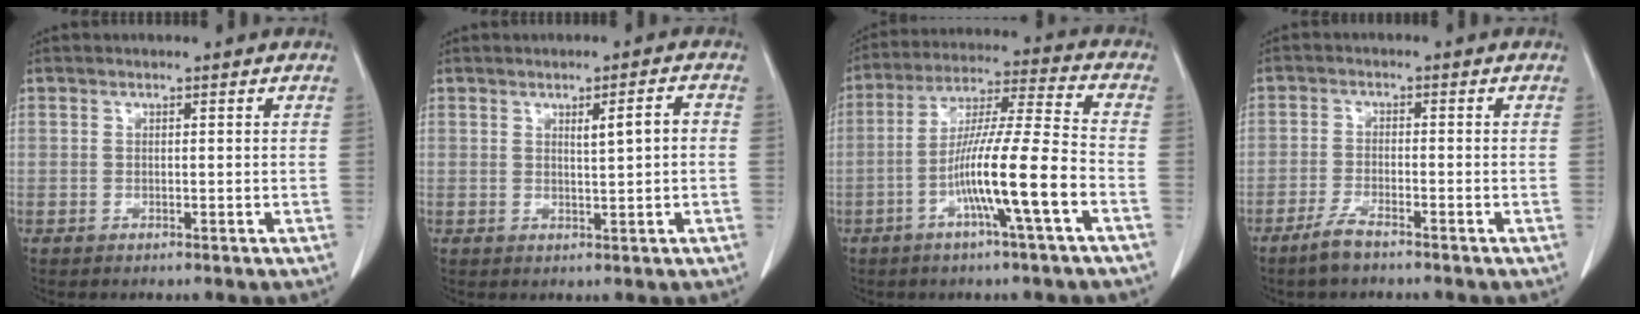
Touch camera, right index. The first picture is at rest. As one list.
[{"total": 3.2, "force": [0.4, 0.3, 3.1], "torque": [-0.051, 0.004, 0.010]}, {"total": 13.0, "force": [-4.7, -0.7, 12.1], "torque": [-0.221, 0.004, -0.086]}, {"total": 3.5, "force": [-2.8, 0.5, 2.1], "torque": [-0.050, -0.005, -0.052]}]